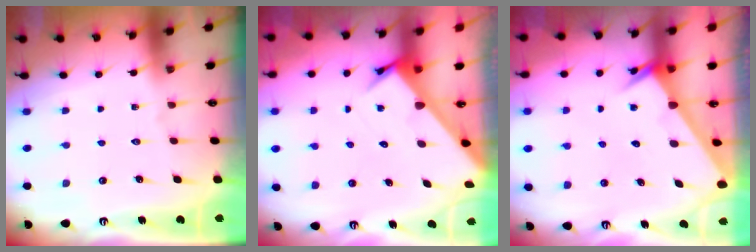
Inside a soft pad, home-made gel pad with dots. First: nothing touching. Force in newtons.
{"total": 3.2, "press": 3.2, "slide": 0.1}
{"total": 2.3, "press": 2.3, "slide": 0.1}